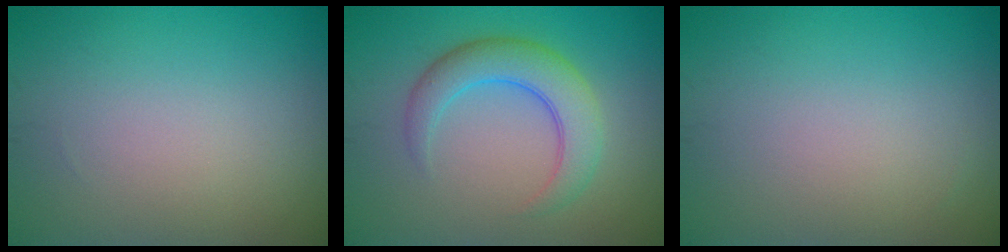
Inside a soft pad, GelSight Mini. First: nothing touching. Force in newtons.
{"total": 4.7, "press": 4.7, "slide": 0.0}
{"total": 0.0}